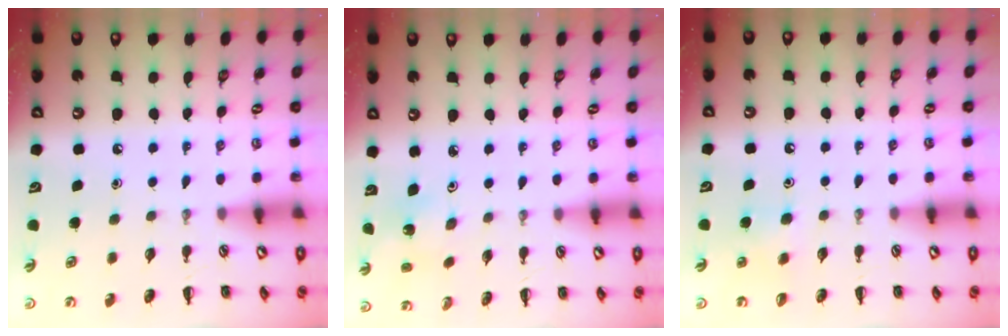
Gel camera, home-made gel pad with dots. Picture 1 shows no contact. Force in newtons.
{"total": 3.0, "press": 2.8, "slide": 1.0}
{"total": 5.4, "press": 5.1, "slide": 1.6}